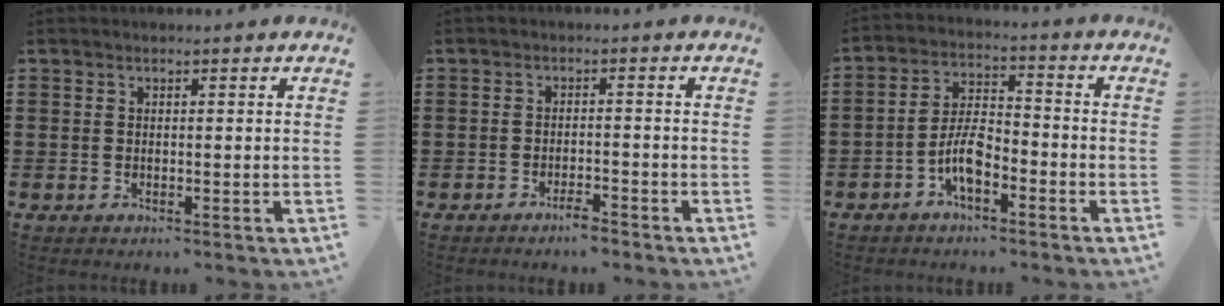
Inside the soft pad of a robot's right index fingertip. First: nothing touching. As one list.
[{"total": 2.1, "force": [-1.9, 0.3, 0.8], "torque": [-0.018, -0.001, -0.035]}, {"total": 6.2, "force": [-3.1, 2.4, 4.8], "torque": [-0.114, 0.004, -0.067]}]